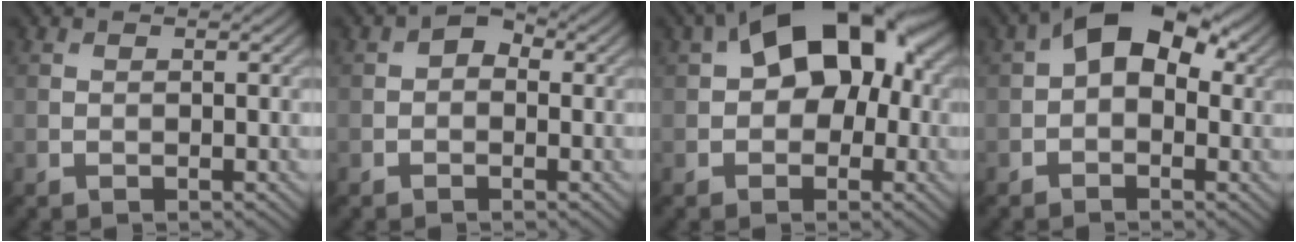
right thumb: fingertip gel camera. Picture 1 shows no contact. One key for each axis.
{"total": 2.1, "fx": -0.1, "fy": 1.5, "fz": 1.4, "tx": -0.022, "ty": 0.005, "tz": -0.011}
{"total": 13.1, "fx": 2.3, "fy": 8.4, "fz": 9.8, "tx": -0.135, "ty": 0.024, "tz": 0.020}
{"total": 8.5, "fx": 1.7, "fy": 5.3, "fz": 6.5, "tx": -0.101, "ty": 0.015, "tz": 0.013}